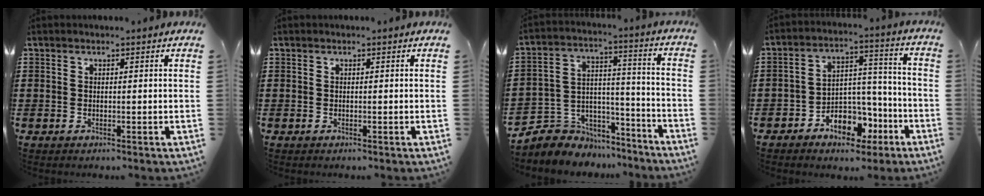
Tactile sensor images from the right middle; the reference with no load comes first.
{"total": 0.0}
{"total": 5.6, "force": [-4.4, 3.3, -0.5], "torque": [-0.015, 0.002, -0.091]}
{"total": 7.1, "force": [-4.5, 4.4, 3.3], "torque": [-0.054, 0.029, -0.080]}